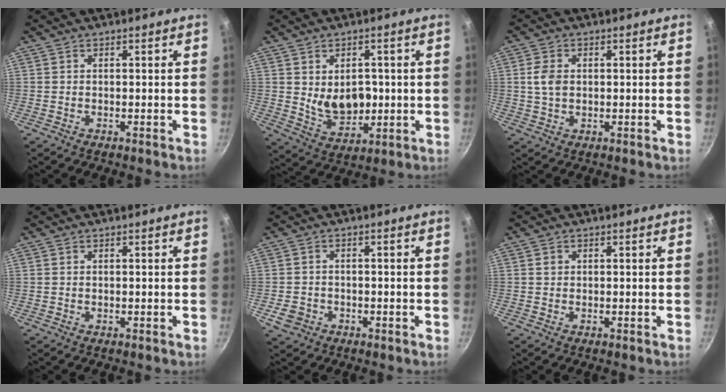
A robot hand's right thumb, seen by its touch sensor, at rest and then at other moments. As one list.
[{"total": 9.0, "force": [0.4, 6.4, 6.3], "torque": [-0.074, -0.019, 0.021]}, {"total": 4.4, "force": [0.6, 3.0, 3.1], "torque": [-0.058, 0.002, 0.010]}, {"total": 0.0}, {"total": 3.8, "force": [-1.5, 3.2, 1.5], "torque": [-0.025, 0.015, -0.019]}, {"total": 1.0, "force": [0.3, 0.9, 0.4], "torque": [-0.004, 0.002, 0.004]}]